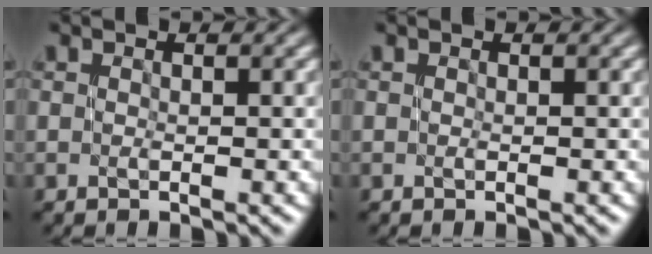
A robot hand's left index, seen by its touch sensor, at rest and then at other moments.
{"total": 0.0}